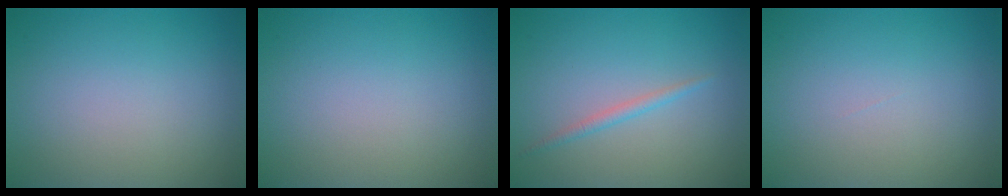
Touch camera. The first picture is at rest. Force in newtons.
{"total": 0.0}
{"total": 1.1, "press": 1.1, "slide": 0.0}
{"total": 0.0}